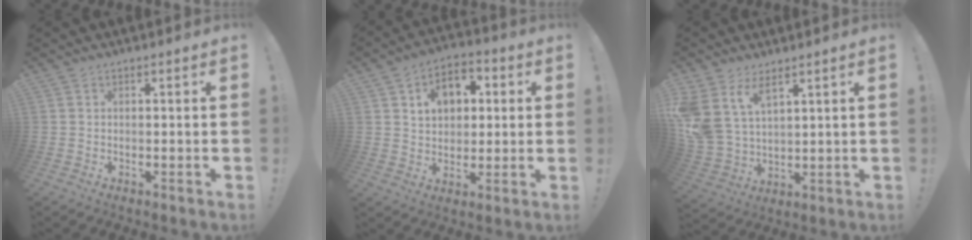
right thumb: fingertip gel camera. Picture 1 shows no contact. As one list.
[{"total": 11.1, "force": [3.8, 8.2, 6.4], "torque": [-0.101, -0.002, 0.074]}, {"total": 10.8, "force": [6.5, 6.4, 5.8], "torque": [-0.135, -0.043, 0.128]}]